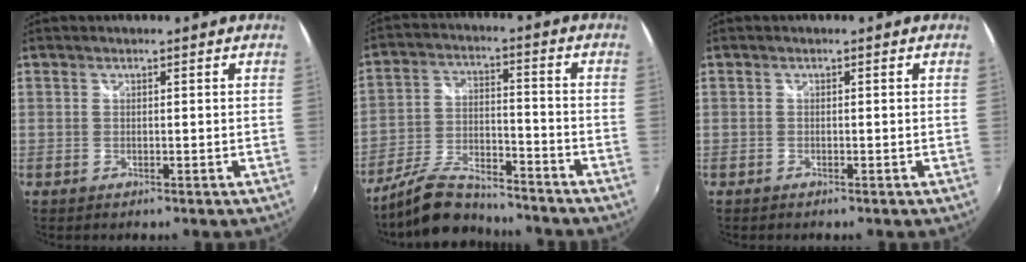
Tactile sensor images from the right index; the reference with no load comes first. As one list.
[{"total": 12.1, "force": [-10.8, 3.0, 4.6], "torque": [-0.107, -0.002, -0.194]}, {"total": 0.6, "force": [-0.5, 0.2, 0.0], "torque": [-0.003, -0.003, -0.014]}]